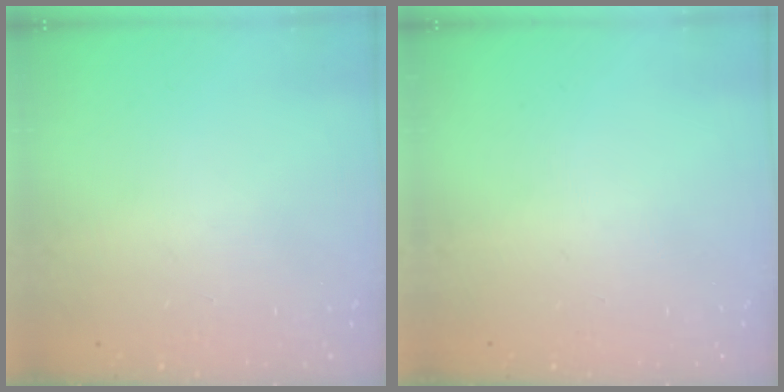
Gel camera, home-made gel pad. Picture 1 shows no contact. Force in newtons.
{"total": 0.0}